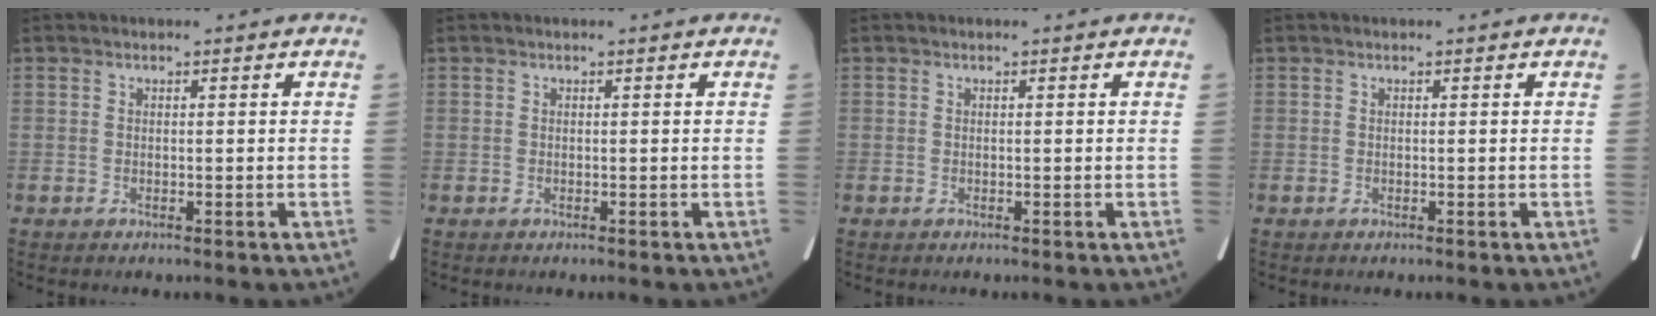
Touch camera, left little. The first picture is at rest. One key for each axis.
{"total": 0.0}
{"total": 0.0}
{"total": 0.0}